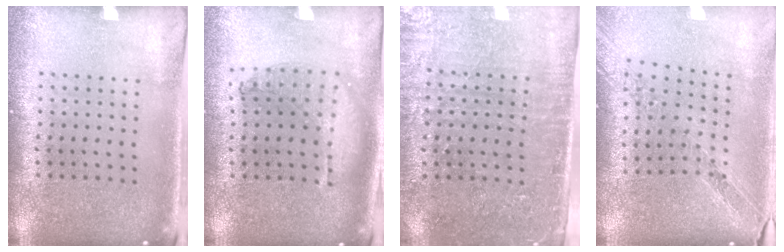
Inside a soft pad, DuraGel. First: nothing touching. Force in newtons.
{"total": 0.9, "press": 0.9, "slide": 0.3}
{"total": 3.4, "press": 3.2, "slide": 1.2}
{"total": 1.1, "press": 1.1, "slide": 0.0}